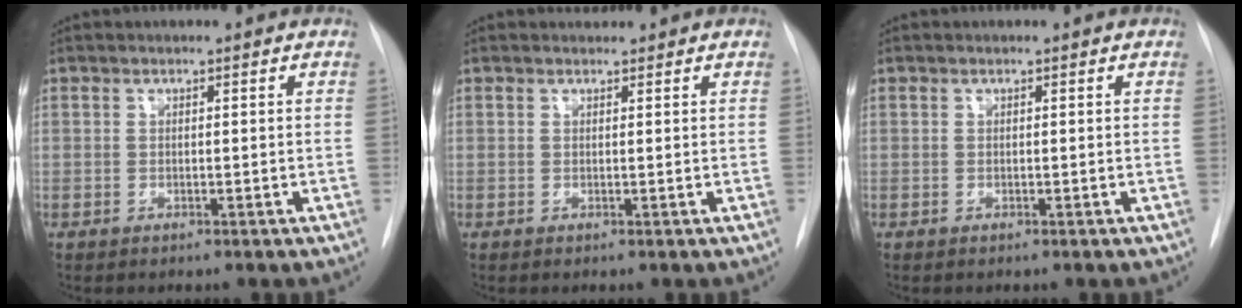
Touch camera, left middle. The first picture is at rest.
{"total": 0.8, "force": [0.7, 0.3, -0.1], "torque": [-0.005, 0.005, 0.010]}
{"total": 0.0}